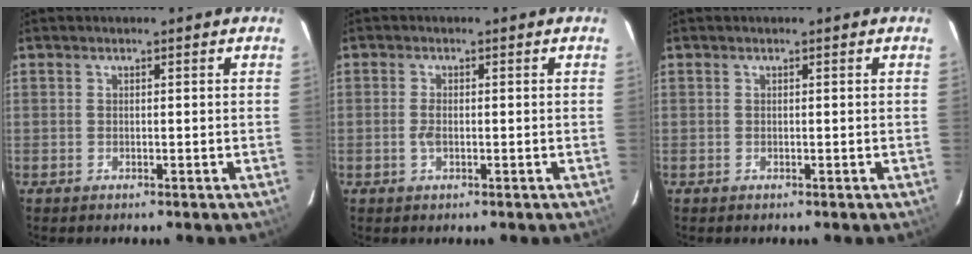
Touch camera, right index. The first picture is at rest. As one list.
[{"total": 1.8, "force": [-0.4, 0.8, 1.5], "torque": [-0.034, 0.000, -0.009]}, {"total": 0.0}]